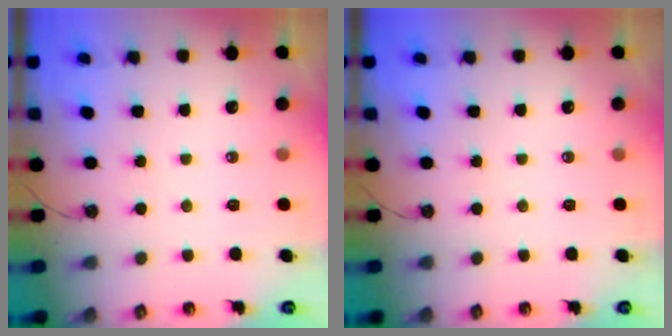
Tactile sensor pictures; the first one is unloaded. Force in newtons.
{"total": 0.0}